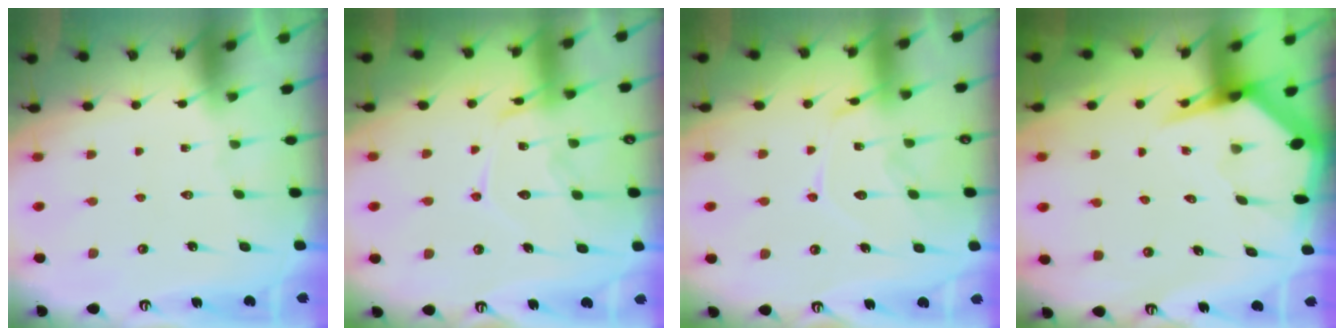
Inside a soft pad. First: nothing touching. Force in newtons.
{"total": 14.9, "press": 14.8, "slide": 1.2}
{"total": 14.0, "press": 13.9, "slide": 1.2}
{"total": 4.9, "press": 4.8, "slide": 0.6}